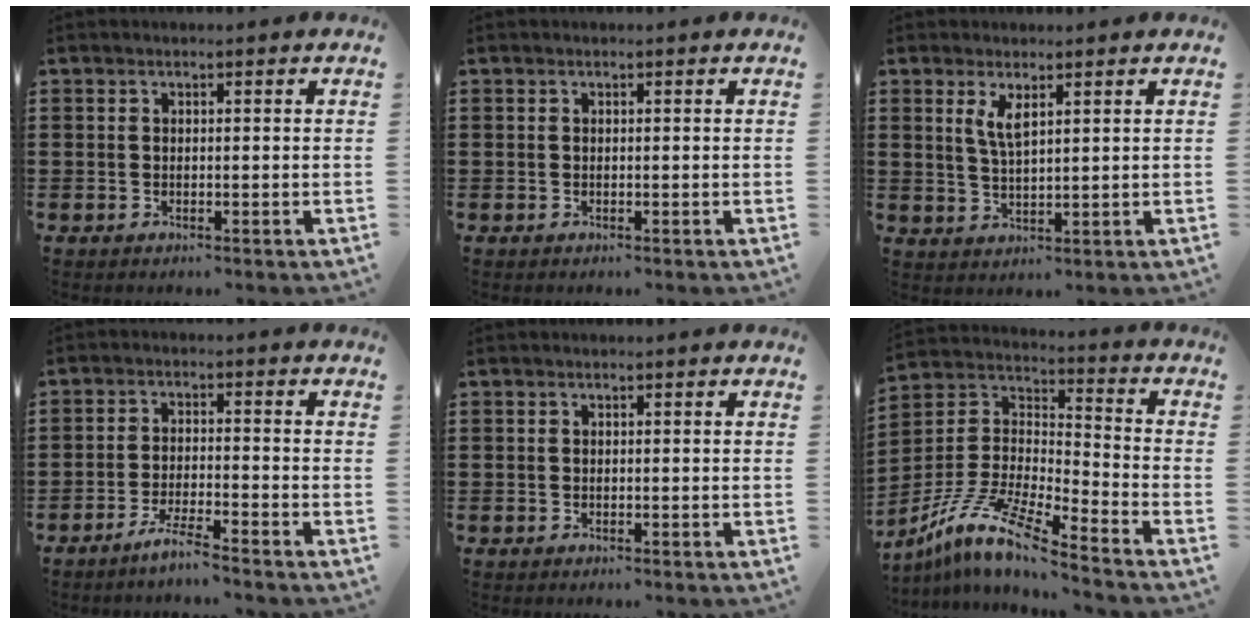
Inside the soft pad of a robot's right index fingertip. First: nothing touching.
{"total": 0.0}
{"total": 3.5, "force": [1.8, 1.0, 2.8], "torque": [-0.061, 0.003, 0.032]}
{"total": 3.9, "force": [-3.5, -0.5, 1.6], "torque": [-0.034, -0.005, -0.068]}
{"total": 0.0}
{"total": 10.7, "force": [-8.7, 0.8, 6.3], "torque": [-0.155, -0.005, -0.185]}